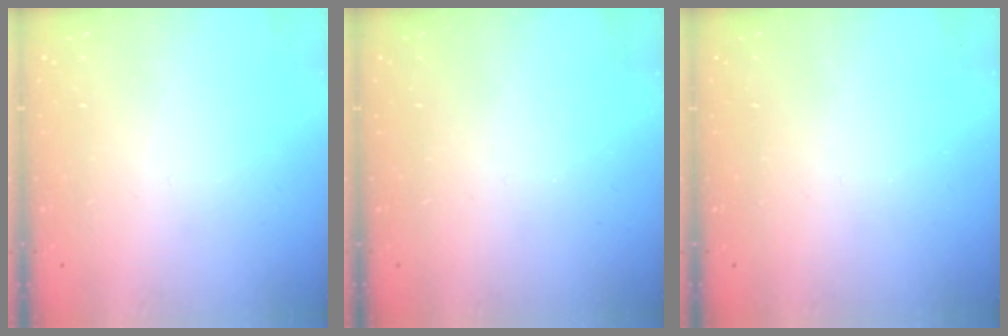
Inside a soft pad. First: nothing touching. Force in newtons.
{"total": 0.0}
{"total": 0.0}